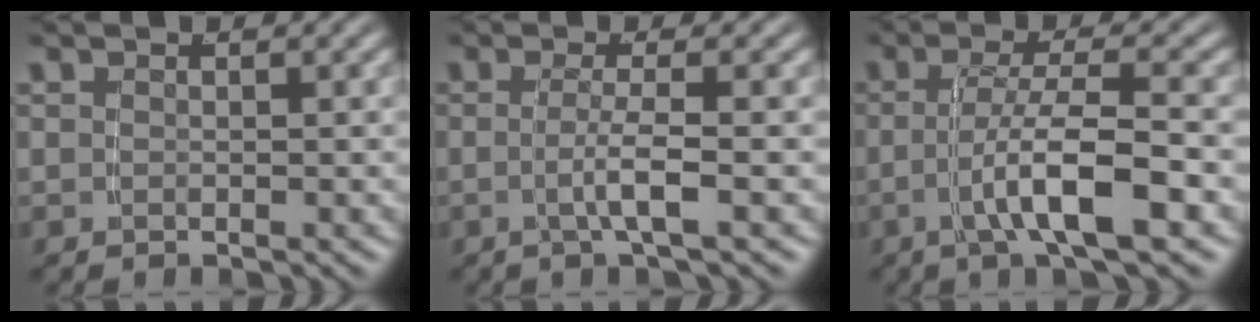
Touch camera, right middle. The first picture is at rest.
{"total": 2.5, "force": [-0.8, -0.8, 2.2], "torque": [-0.039, -0.005, -0.012]}
{"total": 5.5, "force": [-1.8, 0.6, 5.1], "torque": [-0.087, -0.002, -0.030]}